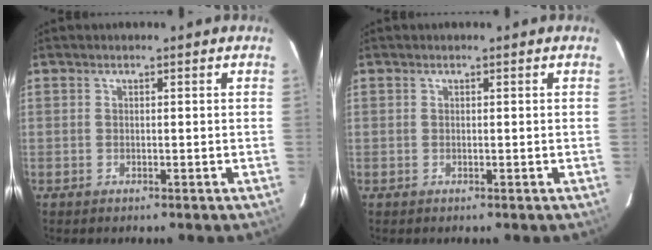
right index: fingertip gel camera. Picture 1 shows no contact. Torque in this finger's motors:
{"motor_torque": [0.00, 0.00, 0.00, 0.01]}